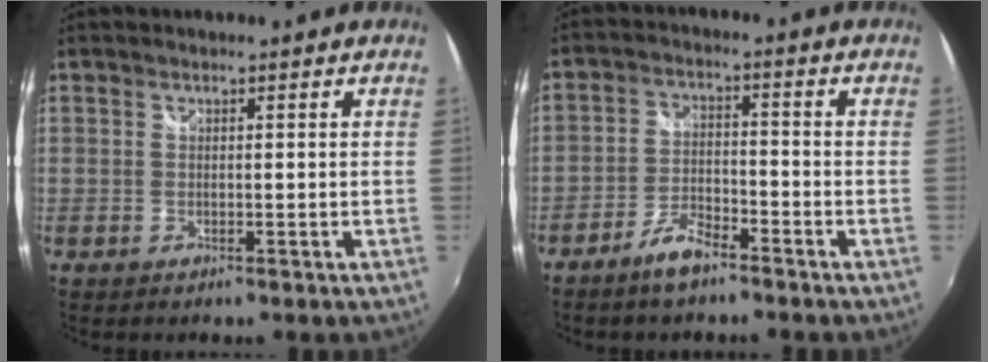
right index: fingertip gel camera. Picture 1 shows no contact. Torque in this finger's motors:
{"motor_torque": [0.35, -0.38, 0.23, 0.02]}